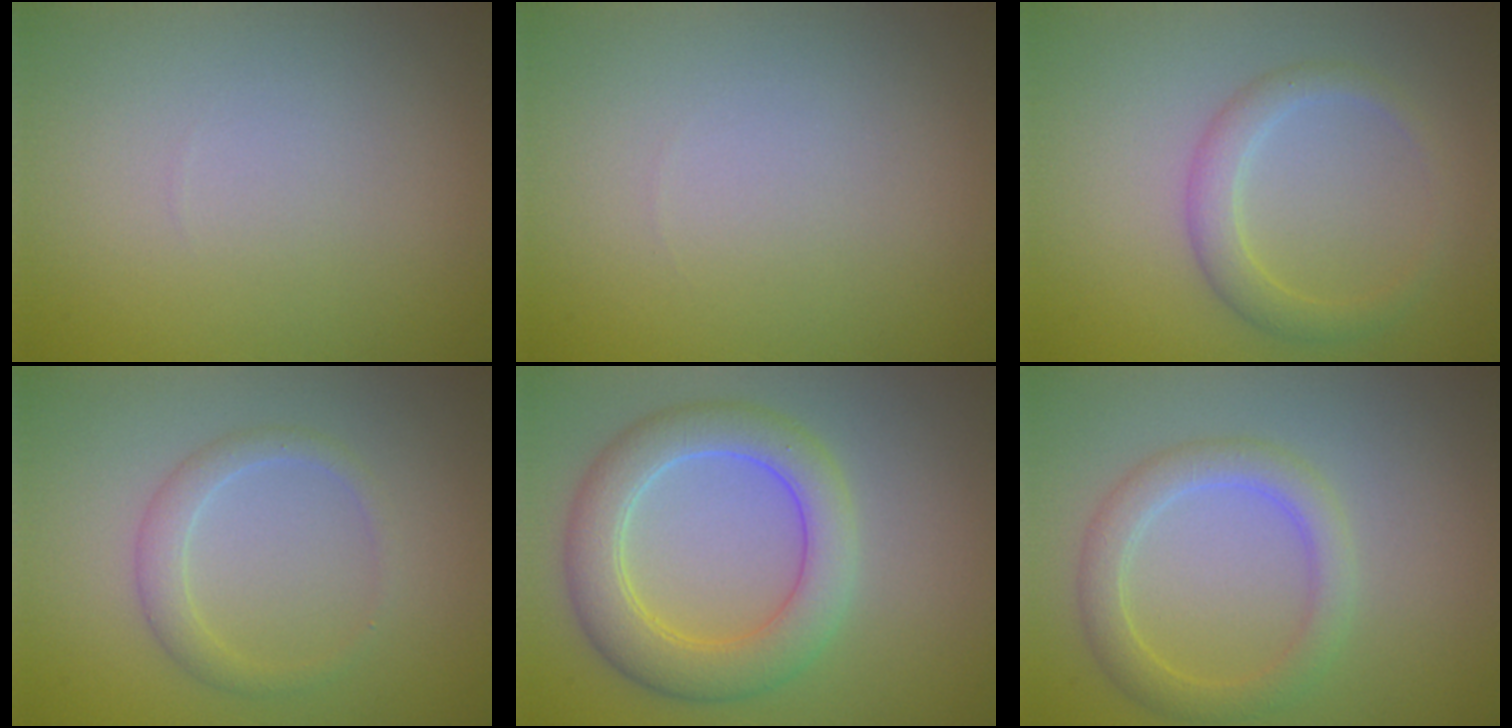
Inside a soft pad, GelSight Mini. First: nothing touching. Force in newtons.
{"total": 0.0}
{"total": 2.4, "press": 2.3, "slide": 0.2}
{"total": 1.9, "press": 1.9, "slide": 0.0}
{"total": 5.6, "press": 5.6, "slide": 0.4}
{"total": 3.0, "press": 3.0, "slide": 0.3}